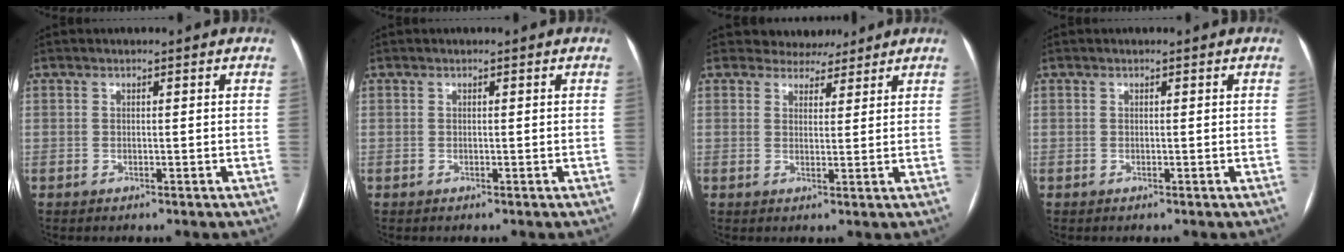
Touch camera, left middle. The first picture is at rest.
{"total": 0.0}
{"total": 4.5, "force": [4.0, 2.0, 0.3], "torque": [0.003, 0.003, 0.053]}
{"total": 0.0}